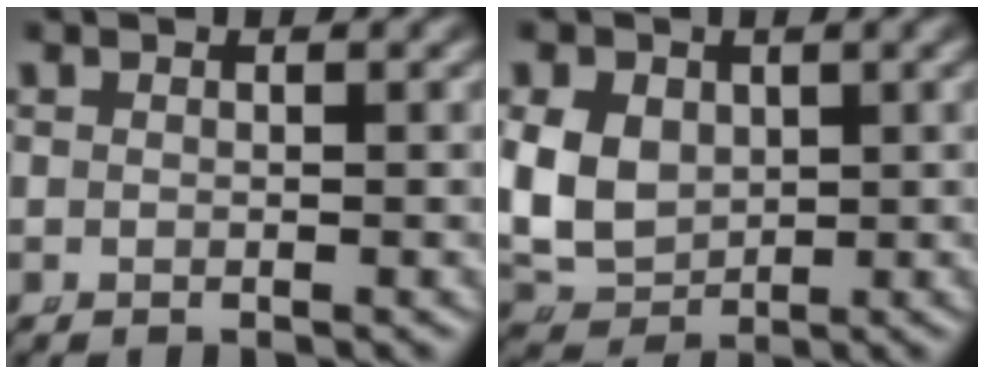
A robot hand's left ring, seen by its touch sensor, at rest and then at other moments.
{"total": 8.7, "force": [-0.3, 7.7, 4.1], "torque": [-0.121, -0.036, 0.009]}